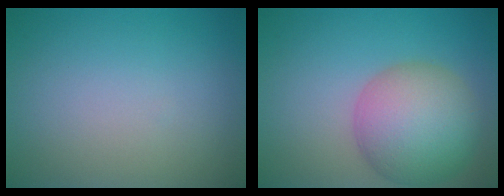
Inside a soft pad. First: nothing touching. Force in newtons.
{"total": 7.9, "press": 7.9, "slide": 0.2}